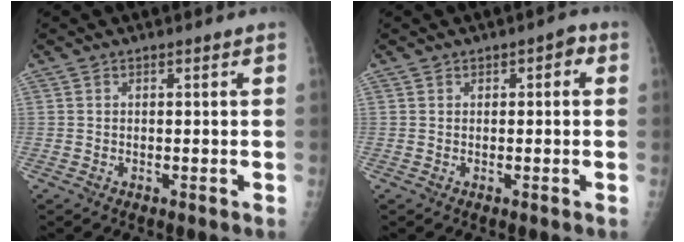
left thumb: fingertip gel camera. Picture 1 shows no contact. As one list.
[{"total": 2.0, "force": [0.4, 1.5, 1.4], "torque": [0.002, 0.008, -0.004]}]